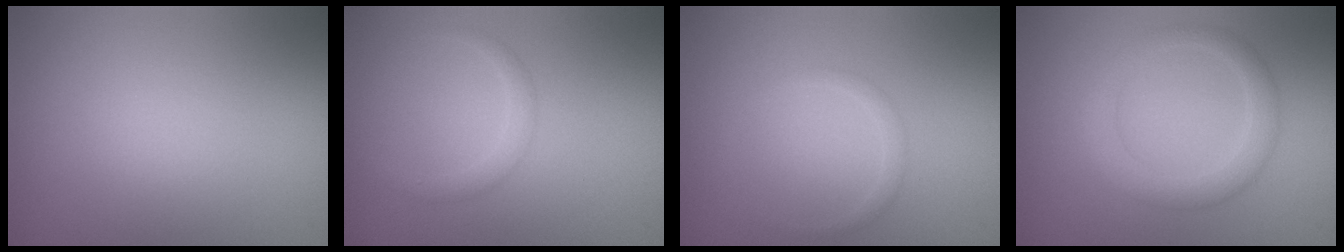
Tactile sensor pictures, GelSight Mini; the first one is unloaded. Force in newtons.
{"total": 1.4, "press": 1.4, "slide": 0.1}
{"total": 0.9, "press": 0.9, "slide": 0.0}
{"total": 2.8, "press": 2.8, "slide": 0.2}